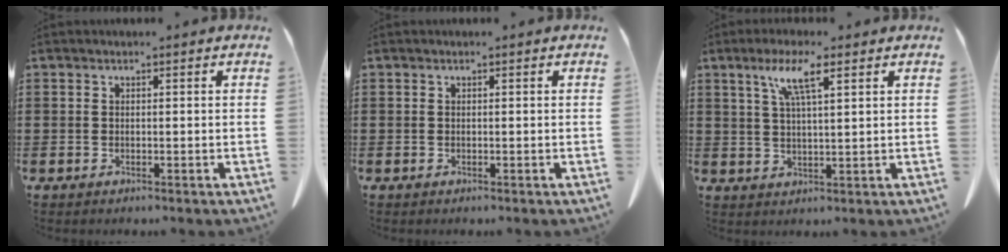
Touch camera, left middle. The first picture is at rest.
{"total": 0.0}
{"total": 6.6, "force": [3.5, 0.9, 5.5], "torque": [-0.118, 0.008, 0.057]}